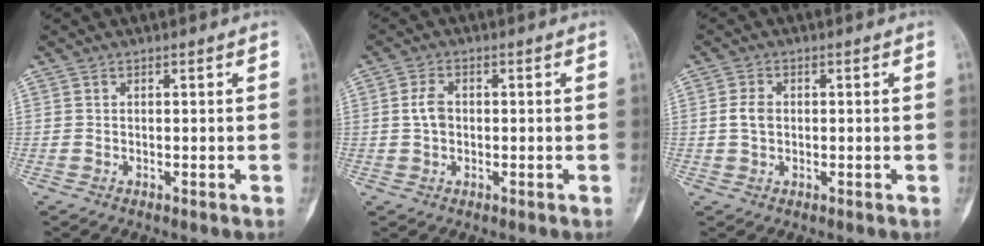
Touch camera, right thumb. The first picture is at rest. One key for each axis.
{"total": 3.4, "fx": 0.1, "fy": 2.4, "fz": 2.4, "tx": -0.043, "ty": 0.007, "tz": 0.000}
{"total": 3.1, "fx": 0.2, "fy": 2.2, "fz": 2.1, "tx": -0.039, "ty": 0.005, "tz": 0.002}